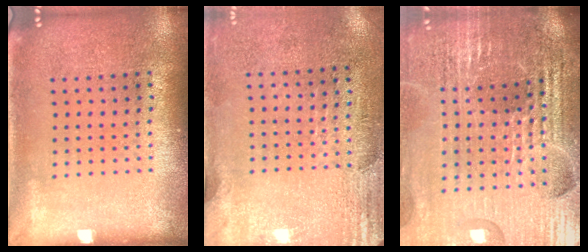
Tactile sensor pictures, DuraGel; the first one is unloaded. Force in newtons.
{"total": 2.9, "press": 2.4, "slide": 1.5}
{"total": 5.6, "press": 5.0, "slide": 2.4}